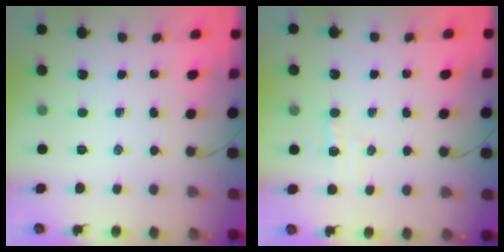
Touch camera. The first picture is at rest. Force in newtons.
{"total": 3.1, "press": 3.1, "slide": 0.5}